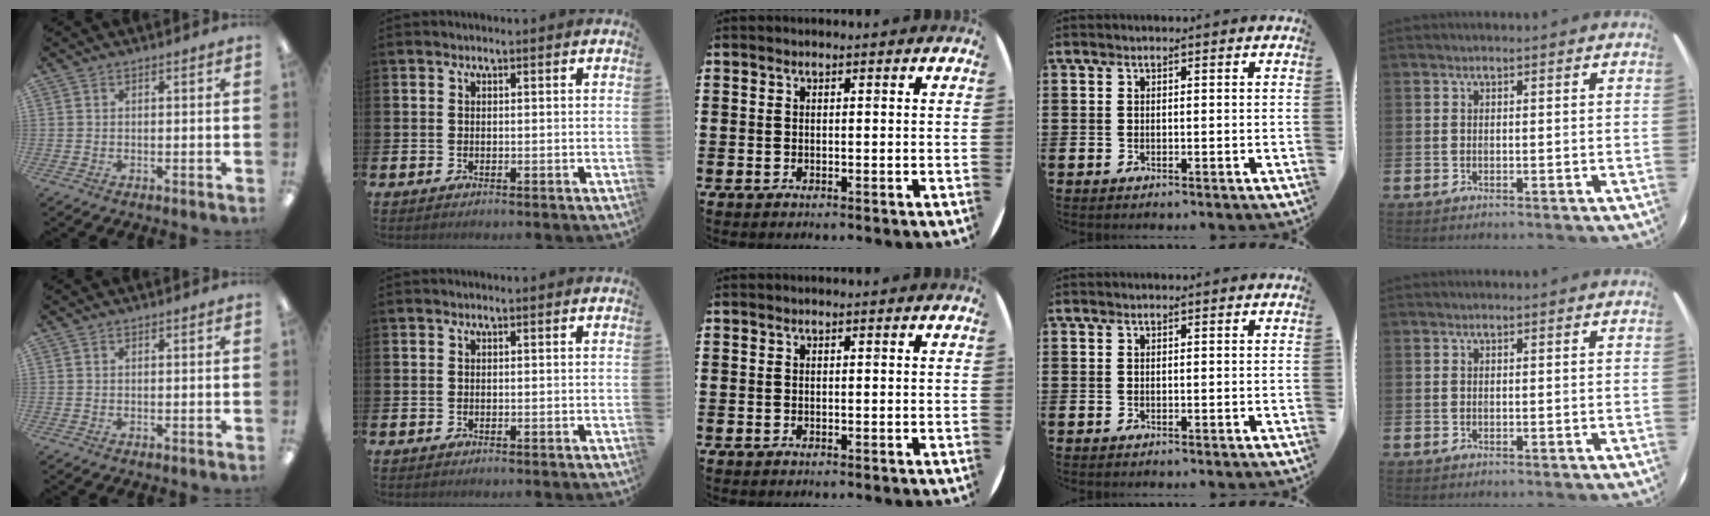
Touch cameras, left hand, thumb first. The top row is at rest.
{}